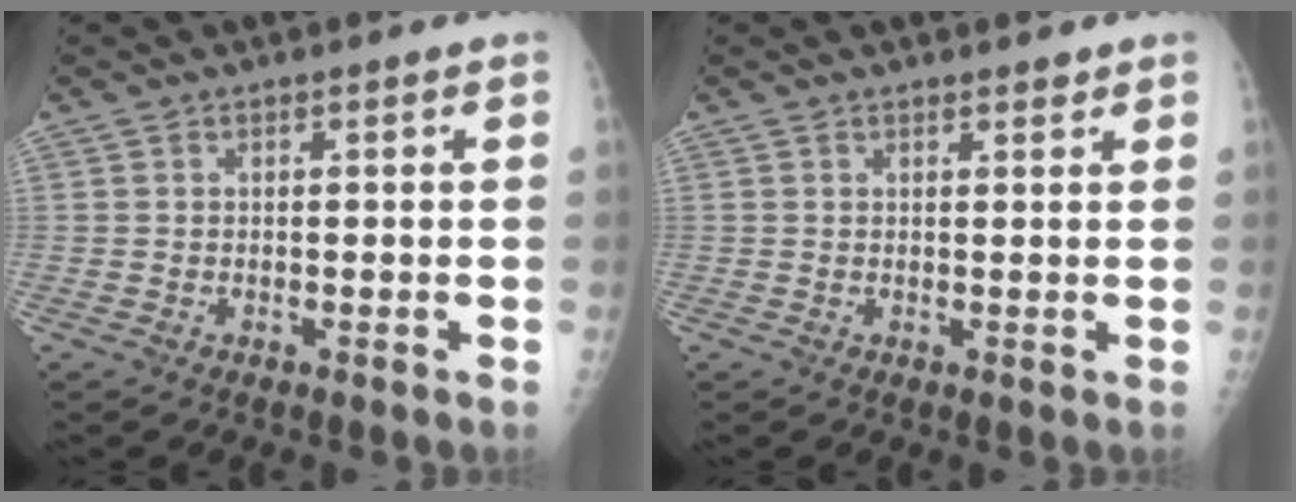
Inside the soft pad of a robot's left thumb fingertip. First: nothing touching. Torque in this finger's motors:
{"motor_torque": [-0.16, -0.01, -0.31, -0.24, 0.00]}